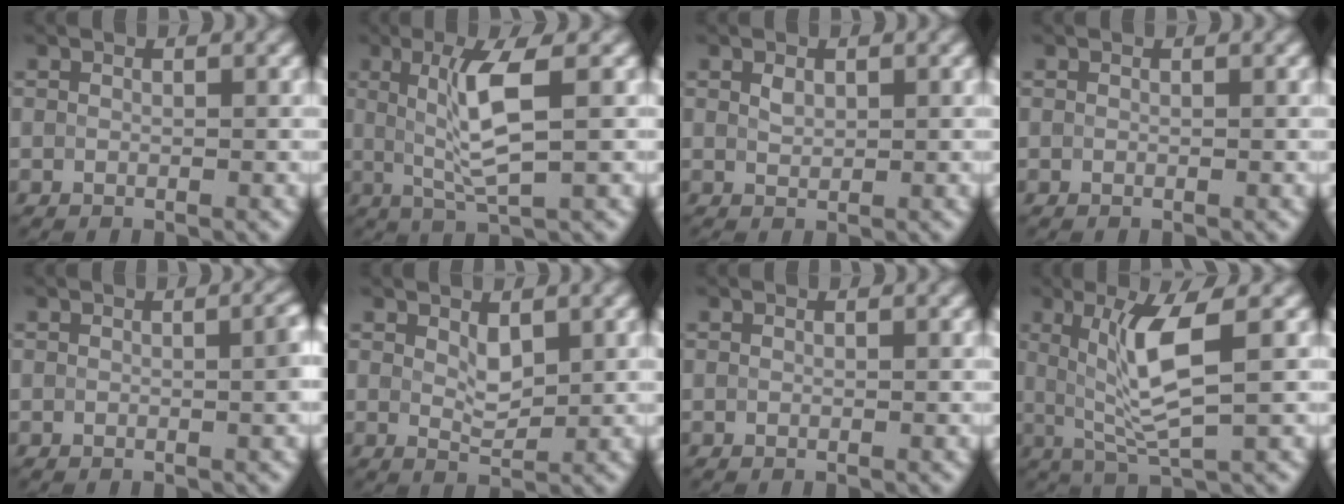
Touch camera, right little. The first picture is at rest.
{"total": 5.0, "force": [0.8, 0.8, 4.9], "torque": [-0.100, -0.001, 0.022]}
{"total": 0.9, "force": [0.6, 0.5, 0.6], "torque": [-0.016, 0.002, 0.012]}
{"total": 0.0}
{"total": 1.4, "force": [-0.2, 0.2, 1.3], "torque": [-0.021, 0.002, 0.000]}
{"total": 2.0, "force": [0.9, 0.9, 1.5], "torque": [-0.032, -0.002, 0.021]}
{"total": 0.0}
{"total": 5.5, "force": [1.1, 0.8, 5.3], "torque": [-0.111, 0.000, 0.029]}